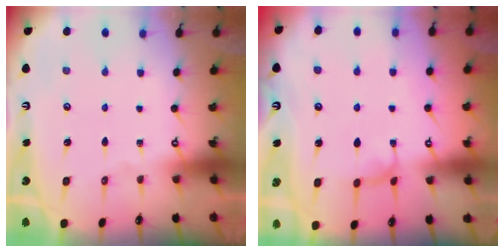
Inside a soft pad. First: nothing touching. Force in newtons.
{"total": 0.6, "press": 0.3, "slide": 0.5}